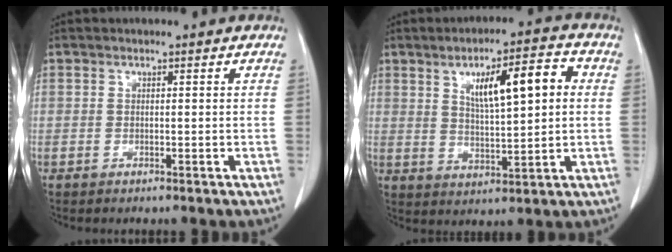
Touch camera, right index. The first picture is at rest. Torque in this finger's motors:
{"motor_torque": [0.34, 0.20, 0.41, 0.06]}